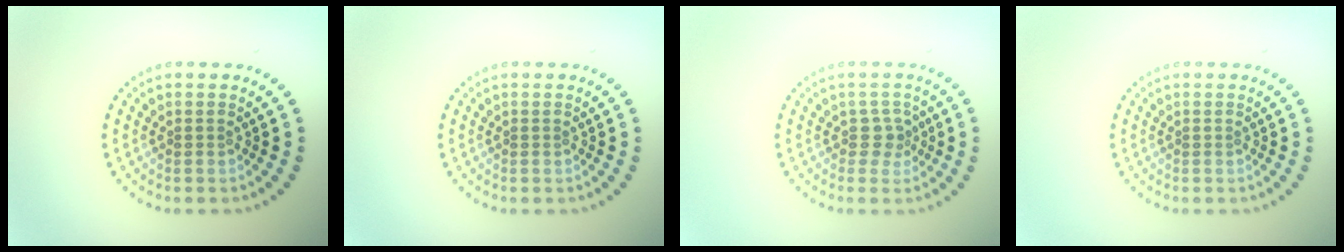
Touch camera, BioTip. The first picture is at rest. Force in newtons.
{"total": 0.0}
{"total": 1.6, "press": 1.4, "slide": 0.8}
{"total": 0.0}